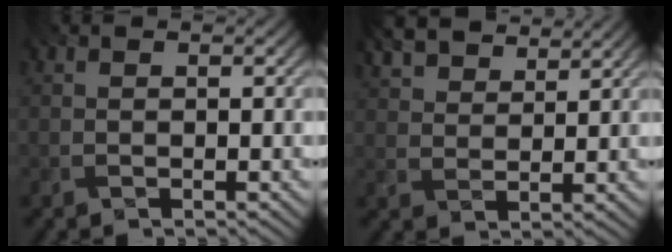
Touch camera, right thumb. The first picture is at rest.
{"total": 7.5, "force": [6.0, 2.7, 3.6], "torque": [-0.092, -0.006, 0.114]}